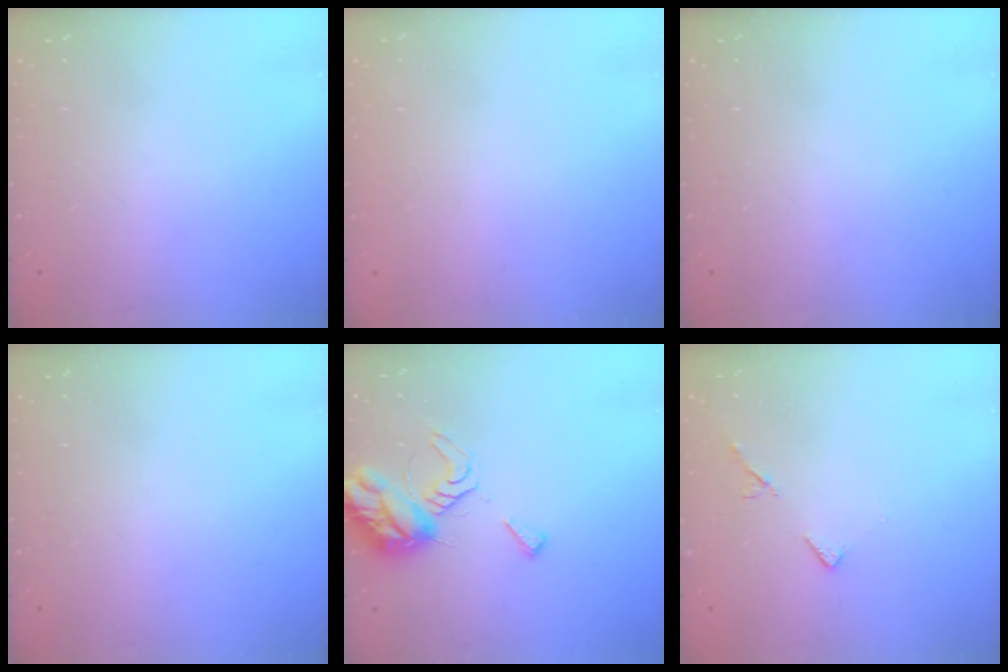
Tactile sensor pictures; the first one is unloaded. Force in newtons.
{"total": 1.9, "press": 1.9, "slide": 0.1}
{"total": 0.0}
{"total": 0.0}
{"total": 9.7, "press": 9.7, "slide": 0.4}
{"total": 5.4, "press": 5.3, "slide": 0.7}